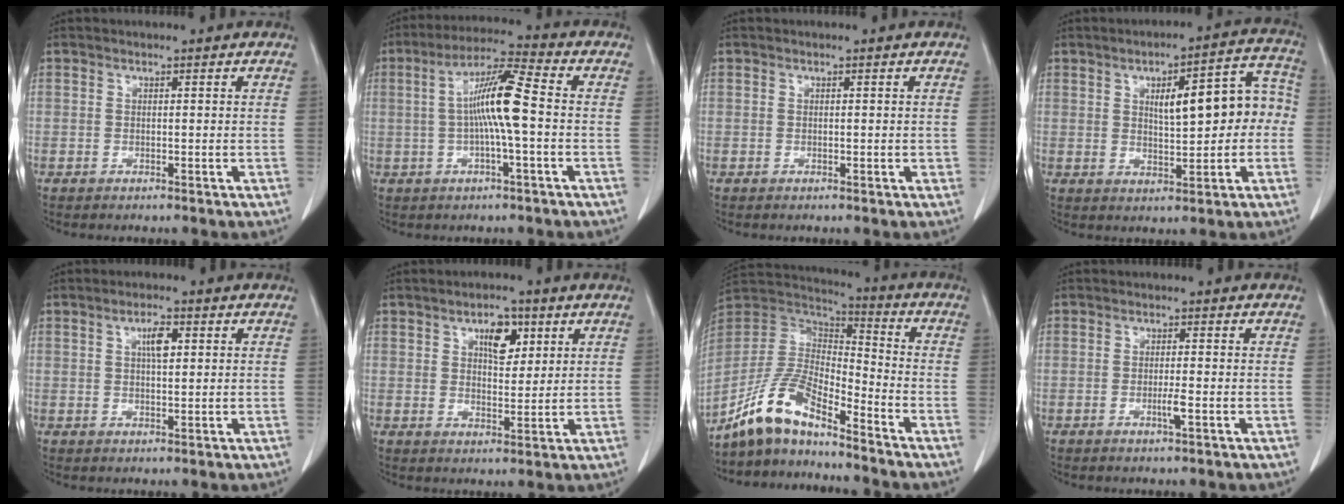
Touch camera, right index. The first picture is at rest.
{"total": 9.7, "force": [-0.2, 0.3, 9.7], "torque": [-0.181, 0.015, -0.011]}
{"total": 0.8, "force": [-0.1, 0.3, 0.7], "torque": [-0.010, 0.000, 0.001]}
{"total": 11.4, "force": [1.0, 3.9, 10.6], "torque": [-0.137, 0.041, 0.020]}
{"total": 3.3, "force": [1.1, 1.0, 3.0], "torque": [-0.052, 0.002, 0.018]}
{"total": 5.4, "force": [2.5, 2.7, 4.0], "torque": [-0.064, 0.005, 0.042]}
{"total": 12.0, "force": [-9.7, 2.5, 6.5], "torque": [-0.143, 0.016, -0.188]}
{"total": 2.0, "force": [-0.7, -0.1, 1.9], "torque": [-0.037, -0.003, -0.012]}